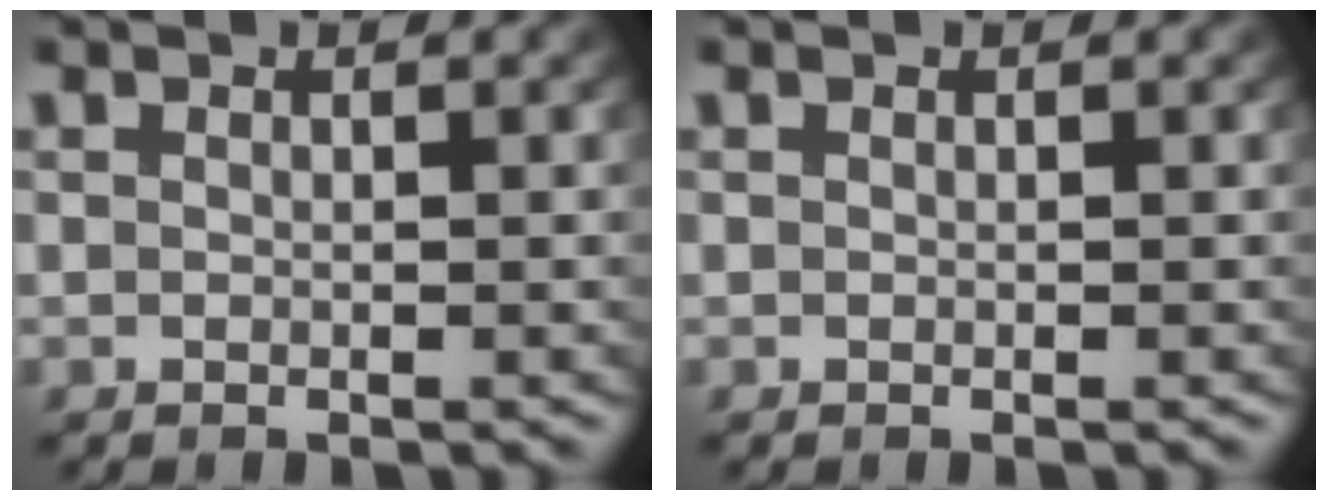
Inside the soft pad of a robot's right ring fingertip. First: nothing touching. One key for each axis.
{"total": 0.0}